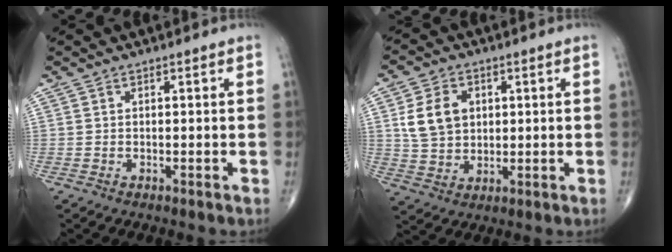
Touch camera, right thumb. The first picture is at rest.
{"total": 9.0, "force": [2.1, 6.9, 5.4], "torque": [-0.081, -0.005, 0.045]}